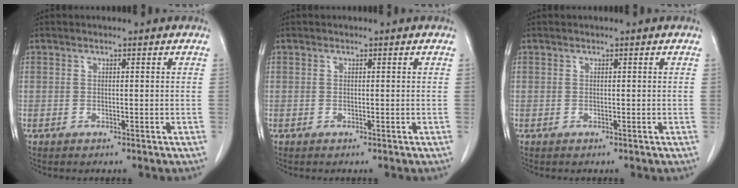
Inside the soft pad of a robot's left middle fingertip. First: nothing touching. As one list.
[{"total": 0.0}, {"total": 0.0}]